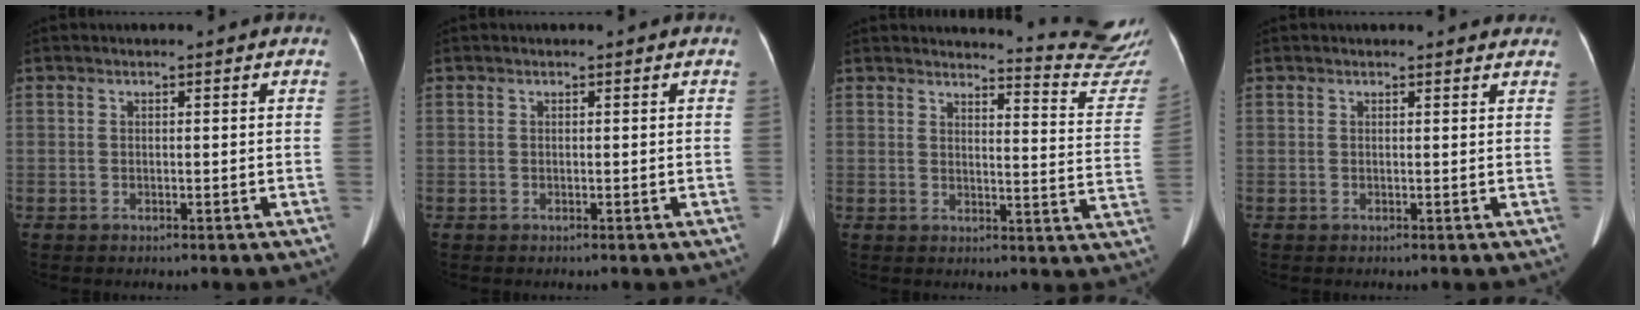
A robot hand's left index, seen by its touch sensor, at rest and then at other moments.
{"total": 0.0}
{"total": 12.7, "force": [12.7, -1.5, 0.3], "torque": [-0.002, -0.119, 0.125]}
{"total": 2.6, "force": [2.4, 0.8, 0.4], "torque": [-0.006, 0.004, 0.013]}